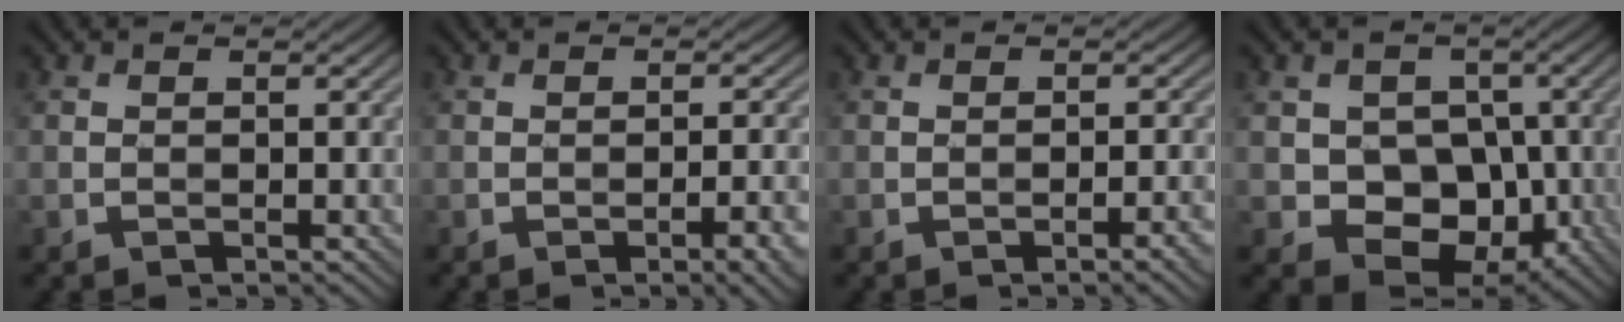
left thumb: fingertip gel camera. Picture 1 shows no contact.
{"total": 3.9, "force": [-1.7, 0.7, 3.4], "torque": [-0.046, 0.004, -0.020]}
{"total": 2.4, "force": [-1.0, 0.3, 2.2], "torque": [-0.031, 0.005, -0.016]}
{"total": 9.2, "force": [-1.3, 7.4, 5.2], "torque": [-0.070, -0.015, -0.043]}